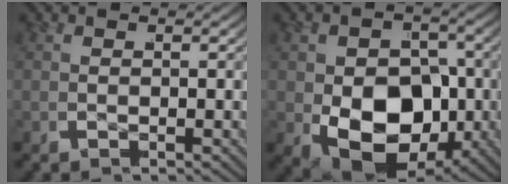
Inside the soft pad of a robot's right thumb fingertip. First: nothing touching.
{"total": 13.6, "force": [-2.3, 9.3, 9.6], "torque": [-0.197, -0.065, -0.008]}